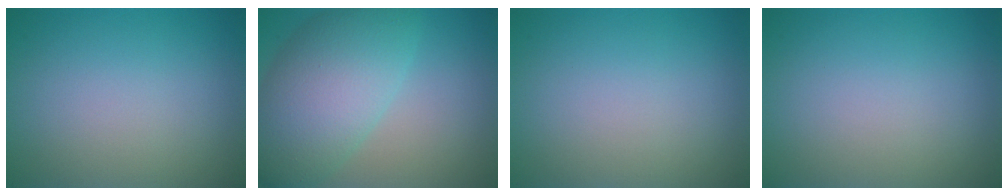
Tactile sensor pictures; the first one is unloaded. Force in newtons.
{"total": 8.3, "press": 8.3, "slide": 0.2}
{"total": 0.0}
{"total": 0.0}